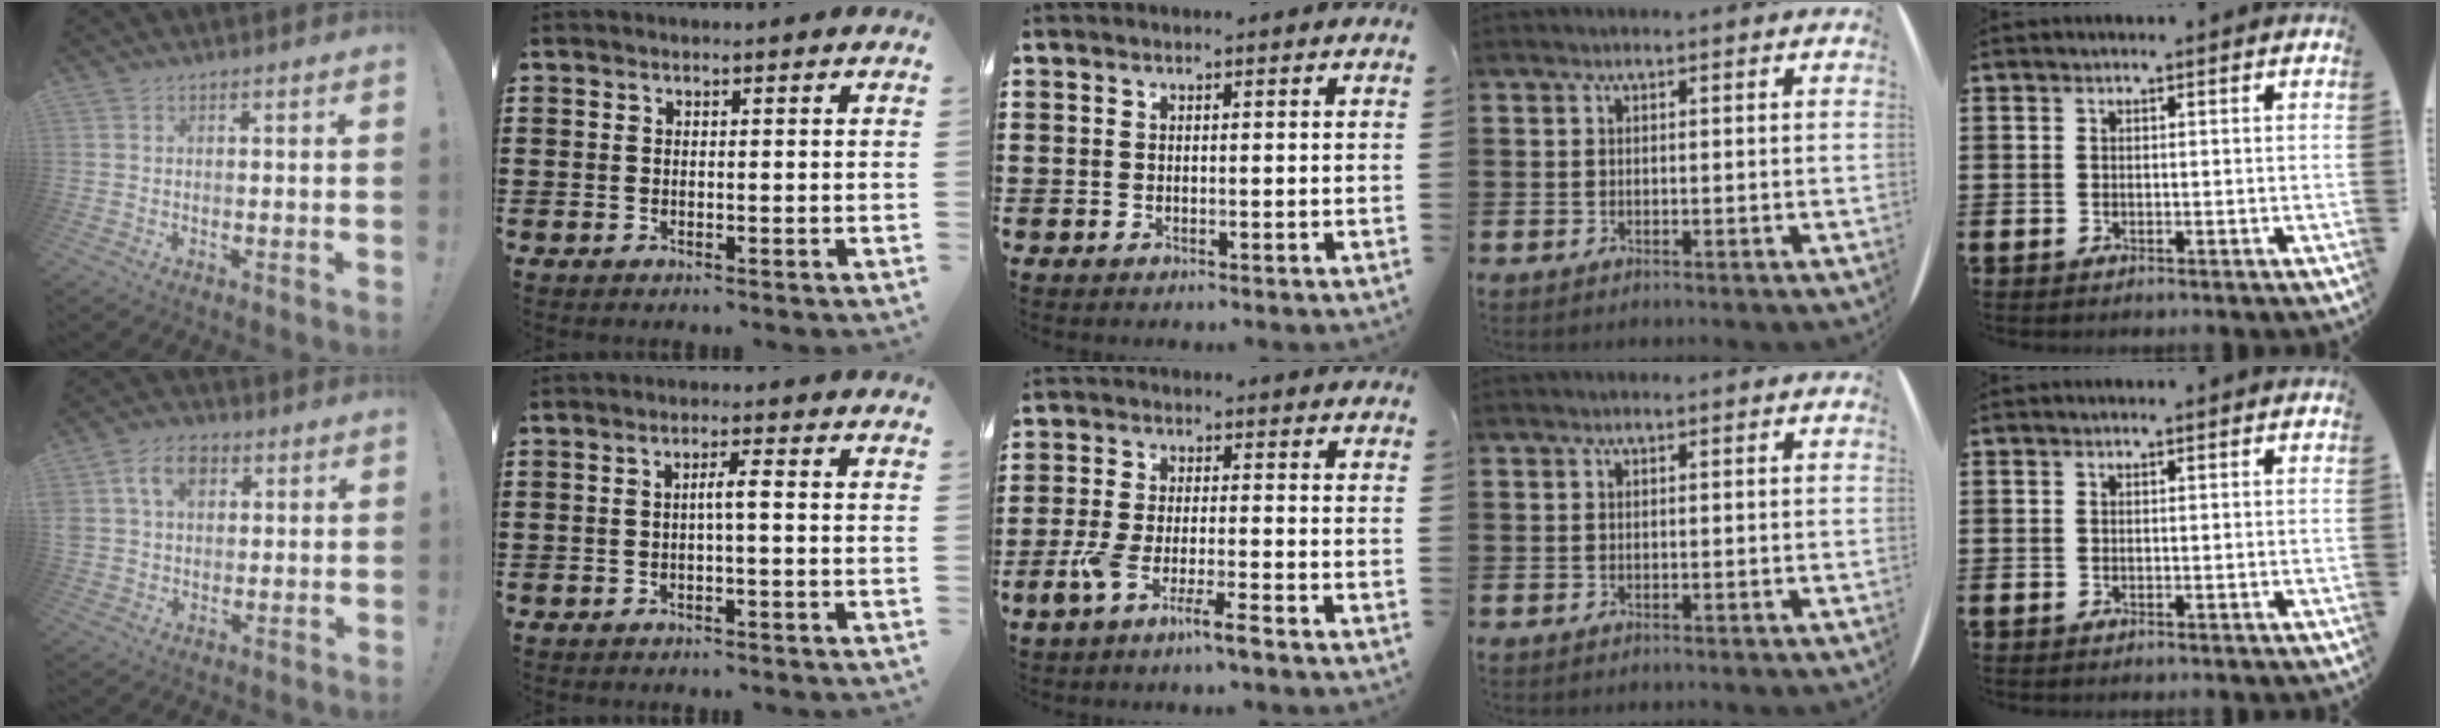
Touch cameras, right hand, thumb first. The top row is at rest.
{"thumb": {"total": 9.7, "force": [4.0, 7.0, 5.5], "torque": [-0.094, 0.005, 0.077]}, "index": {"total": 2.4, "force": [-0.3, 0.0, 2.3], "torque": [-0.044, 0.000, -0.009]}, "middle": {"total": 6.0, "force": [-3.9, 0.4, 4.5], "torque": [-0.100, -0.014, -0.075]}}